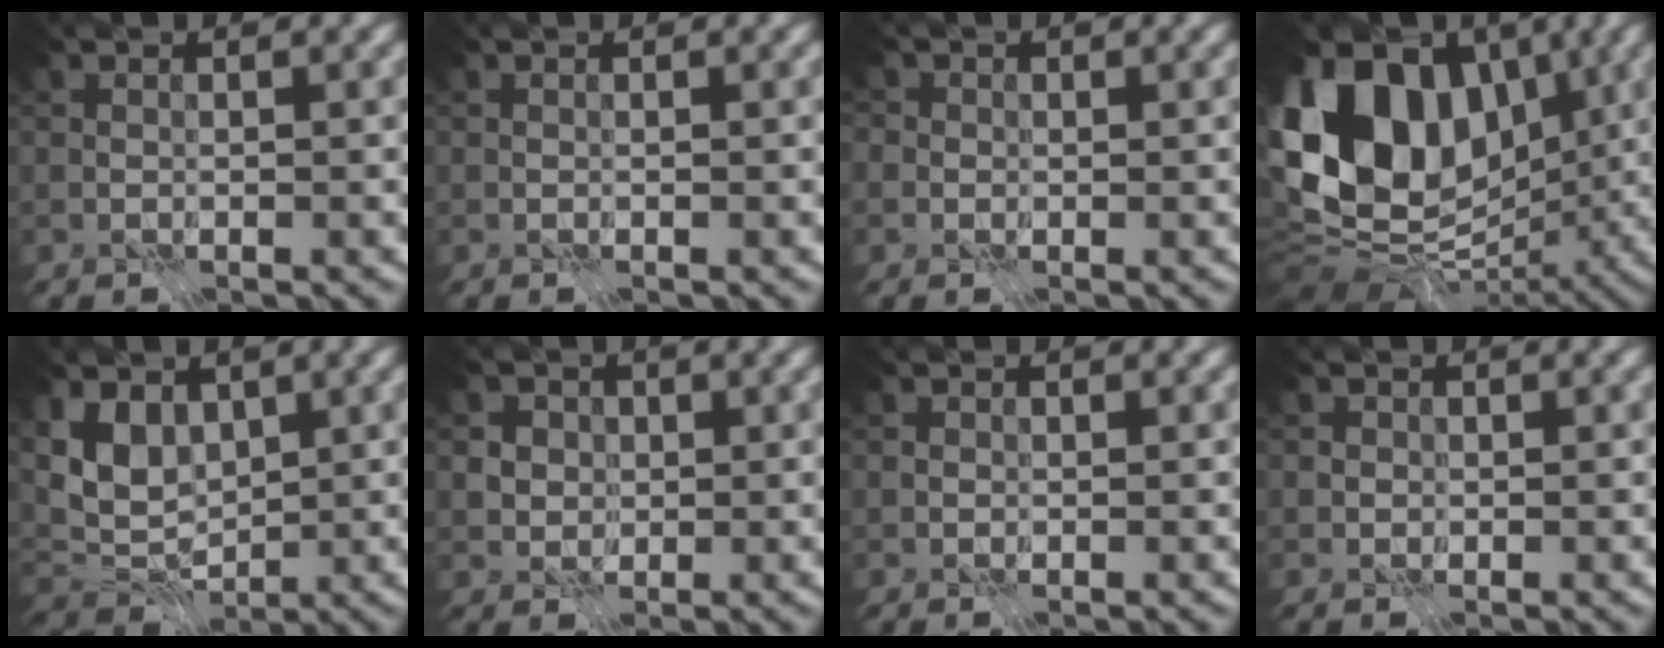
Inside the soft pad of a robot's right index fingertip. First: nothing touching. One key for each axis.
{"total": 0.0}
{"total": 2.5, "fx": 0.8, "fy": 2.2, "fz": 0.9, "tx": -0.006, "ty": 0.009, "tz": -0.006}
{"total": 15.2, "fx": 1.7, "fy": 11.3, "fz": 10.0, "tx": -0.182, "ty": 0.024, "tz": 0.018}
{"total": 4.8, "fx": 1.7, "fy": 3.3, "fz": 3.0, "tx": -0.065, "ty": -0.010, "tz": 0.025}
{"total": 4.8, "fx": 1.6, "fy": 4.0, "fz": 2.0, "tx": -0.042, "ty": 0.014, "tz": 0.013}
{"total": 0.6, "fx": -0.1, "fy": 0.6, "fz": 0.1, "tx": -0.001, "ty": -0.001, "tz": -0.004}
{"total": 0.9, "fx": 0.0, "fy": 0.9, "fz": 0.2, "tx": -0.002, "ty": -0.002, "tz": -0.003}